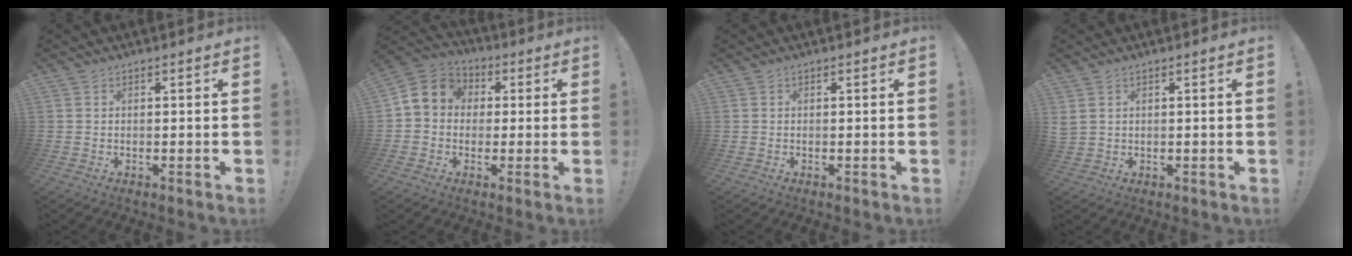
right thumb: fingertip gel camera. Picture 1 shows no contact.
{"total": 9.0, "force": [1.3, 7.8, 4.3], "torque": [-0.062, 0.013, 0.032]}
{"total": 0.0}
{"total": 2.4, "force": [1.3, 1.6, 1.2], "torque": [-0.021, -0.003, 0.026]}